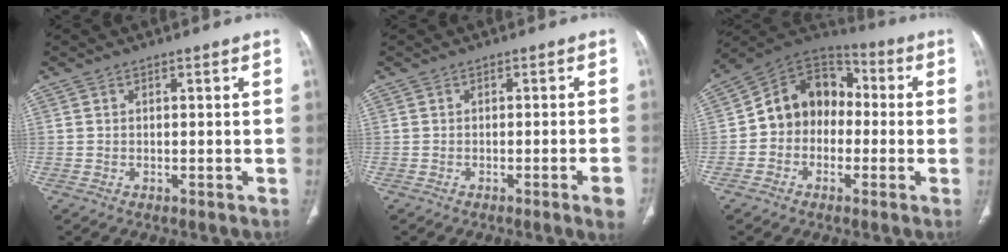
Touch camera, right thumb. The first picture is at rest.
{"total": 4.3, "force": [-2.1, 0.0, 3.7], "torque": [-0.049, 0.002, -0.031]}
{"total": 13.4, "force": [-0.8, 10.9, 7.7], "torque": [-0.084, 0.046, -0.032]}